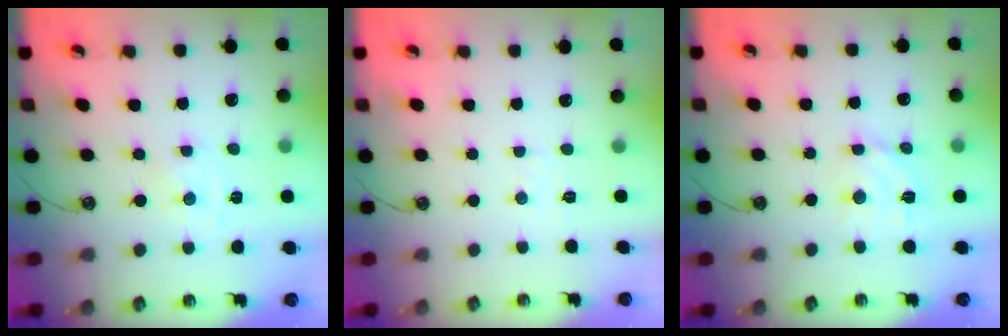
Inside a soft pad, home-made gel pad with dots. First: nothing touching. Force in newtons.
{"total": 3.0, "press": 3.0, "slide": 0.4}
{"total": 8.0, "press": 8.0, "slide": 0.5}